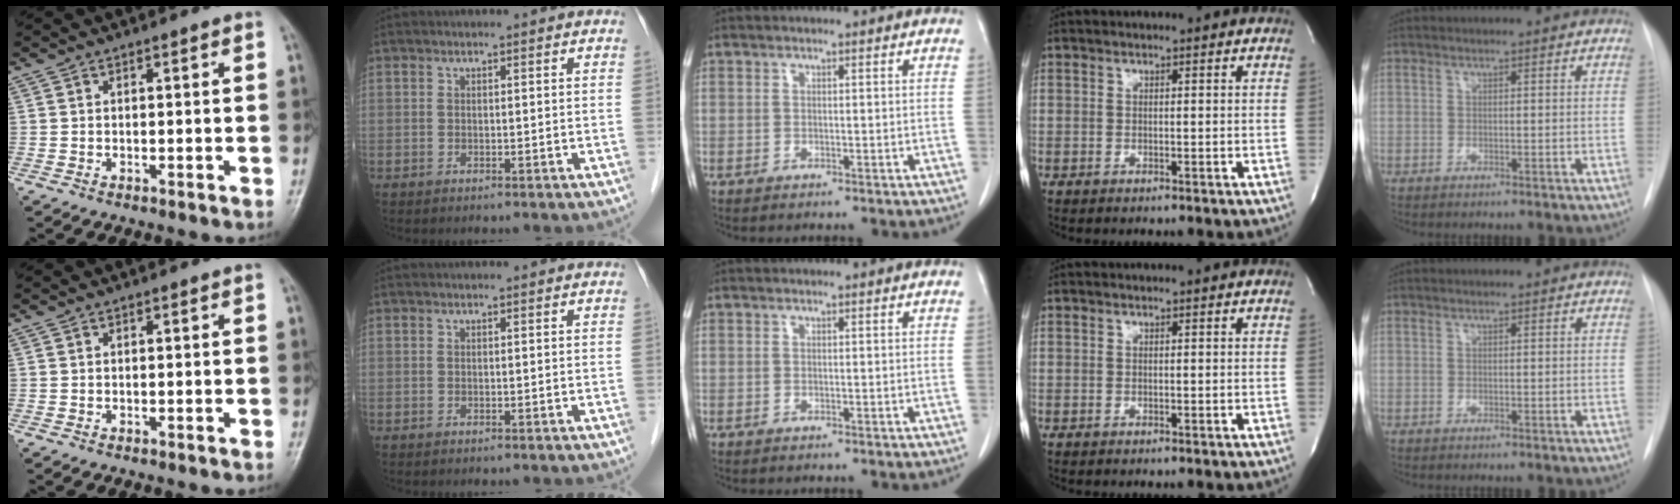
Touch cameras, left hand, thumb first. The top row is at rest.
{}